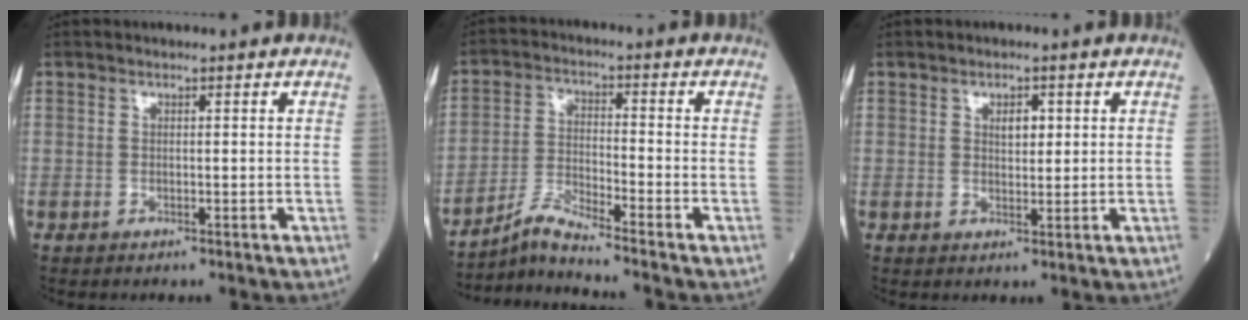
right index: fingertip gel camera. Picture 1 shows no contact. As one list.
[{"total": 5.8, "force": [-5.3, -1.7, 1.6], "torque": [-0.043, -0.022, -0.103]}, {"total": 2.3, "force": [0.8, 1.2, 1.8], "torque": [-0.026, -0.001, 0.013]}]